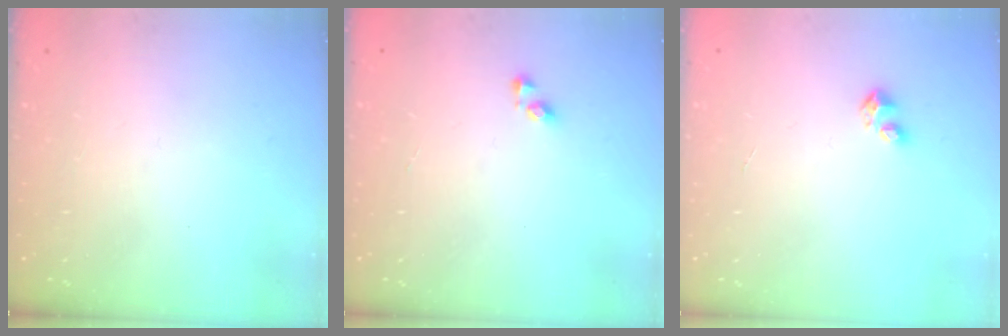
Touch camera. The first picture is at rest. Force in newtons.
{"total": 3.4, "press": 3.4, "slide": 0.3}
{"total": 3.0, "press": 2.9, "slide": 0.2}